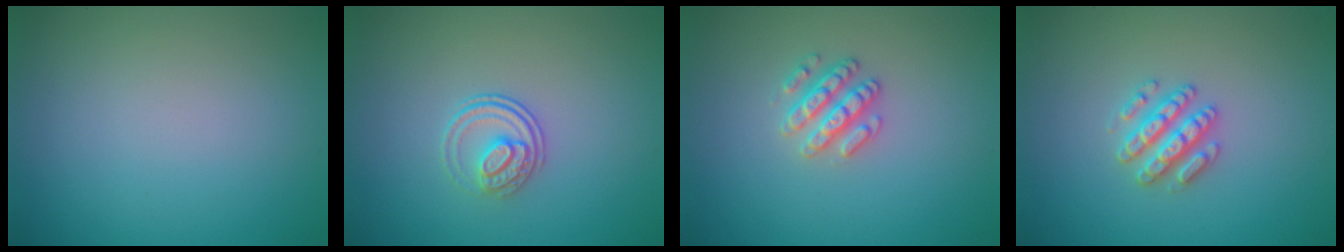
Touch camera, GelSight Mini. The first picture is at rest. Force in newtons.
{"total": 2.3, "press": 1.7, "slide": 1.5}
{"total": 2.5, "press": 2.5, "slide": 0.4}
{"total": 2.9, "press": 2.8, "slide": 0.5}